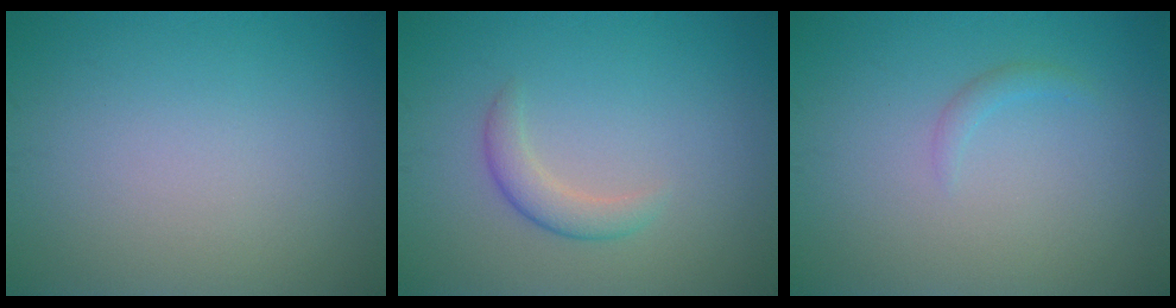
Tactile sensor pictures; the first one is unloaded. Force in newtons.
{"total": 2.1, "press": 2.1, "slide": 0.0}
{"total": 0.9, "press": 0.8, "slide": 0.1}